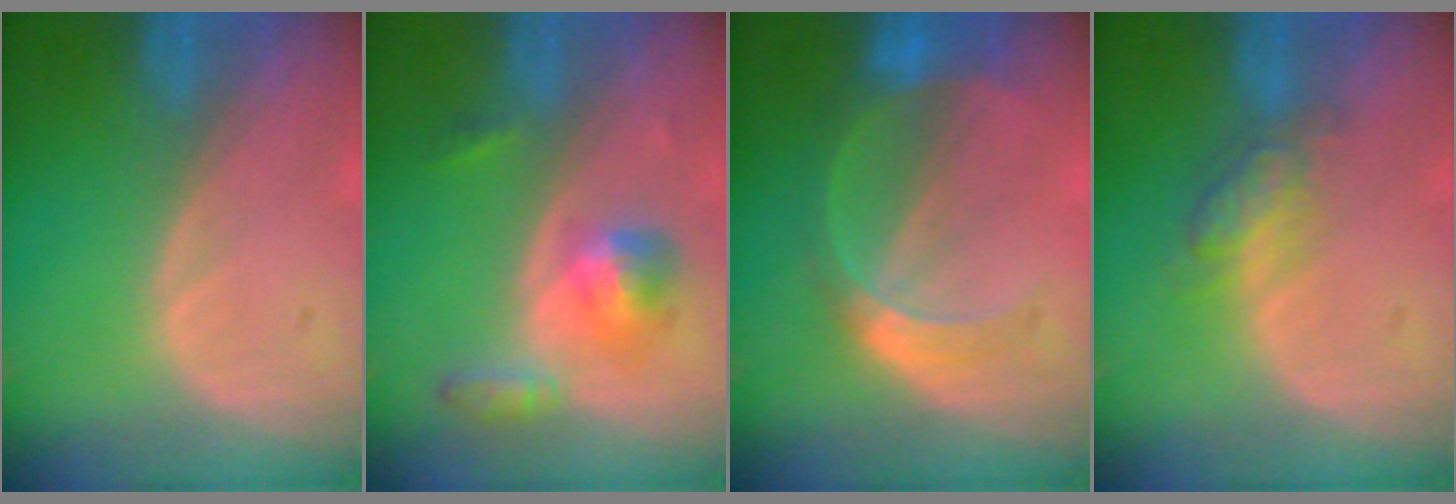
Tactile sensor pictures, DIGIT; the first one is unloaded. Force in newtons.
{"total": 5.2, "press": 4.9, "slide": 1.7}
{"total": 6.1, "press": 5.5, "slide": 2.8}
{"total": 4.9, "press": 4.3, "slide": 2.3}